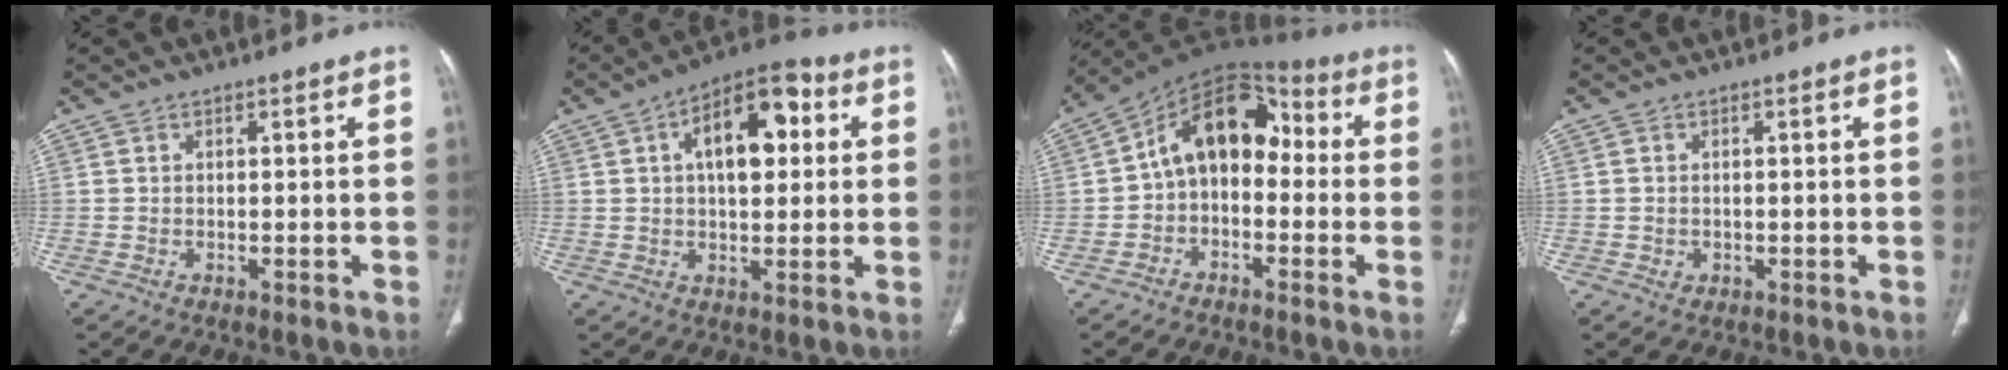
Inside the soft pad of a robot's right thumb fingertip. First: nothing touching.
{"total": 14.0, "force": [3.5, 7.3, 11.4], "torque": [-0.151, 0.020, 0.046]}
{"total": 12.9, "force": [-0.5, 8.8, 9.5], "torque": [-0.117, 0.051, -0.027]}
{"total": 1.2, "force": [-0.1, 1.1, 0.4], "torque": [-0.007, 0.001, 0.002]}